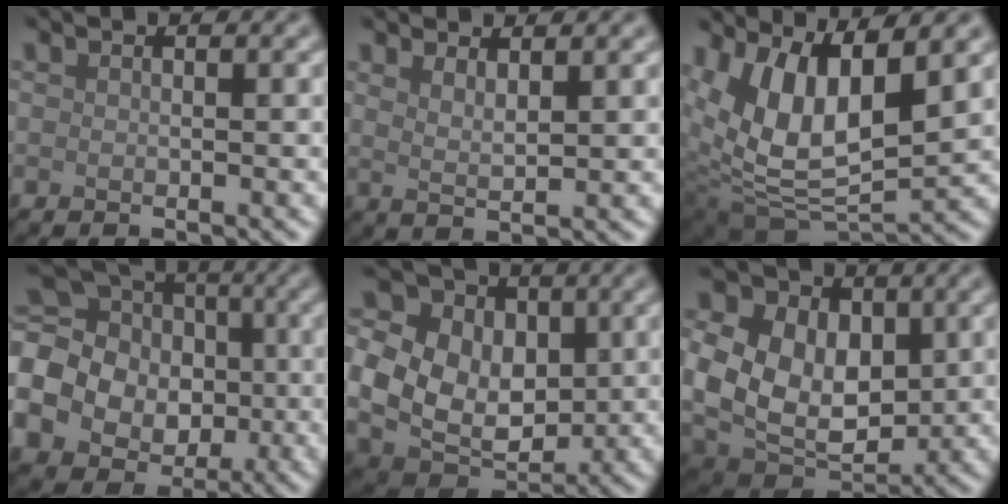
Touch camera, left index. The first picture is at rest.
{"total": 2.2, "force": [1.5, 0.6, 1.5], "torque": [-0.018, -0.005, 0.024]}
{"total": 9.4, "force": [3.9, 4.5, 7.3], "torque": [-0.141, -0.011, 0.075]}
{"total": 20.3, "force": [-3.2, 18.5, 7.8], "torque": [-0.213, -0.004, -0.096]}
{"total": 9.8, "force": [0.7, 7.7, 6.0], "torque": [-0.130, 0.004, 0.012]}
{"total": 12.9, "force": [2.0, 9.7, 8.3], "torque": [-0.162, 0.021, 0.030]}